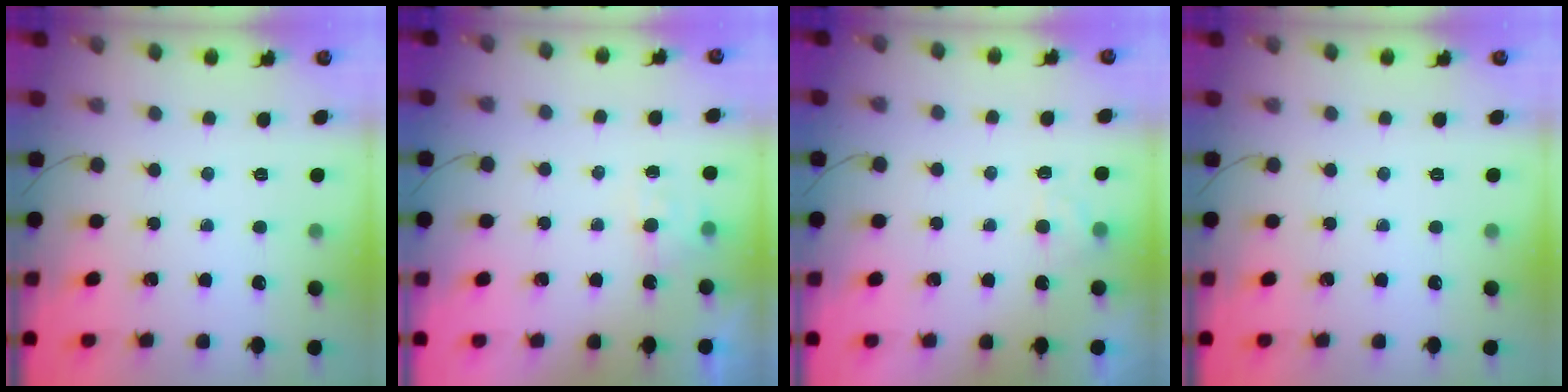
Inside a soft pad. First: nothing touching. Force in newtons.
{"total": 2.6, "press": 2.4, "slide": 1.1}
{"total": 2.5, "press": 2.0, "slide": 1.5}
{"total": 0.0}